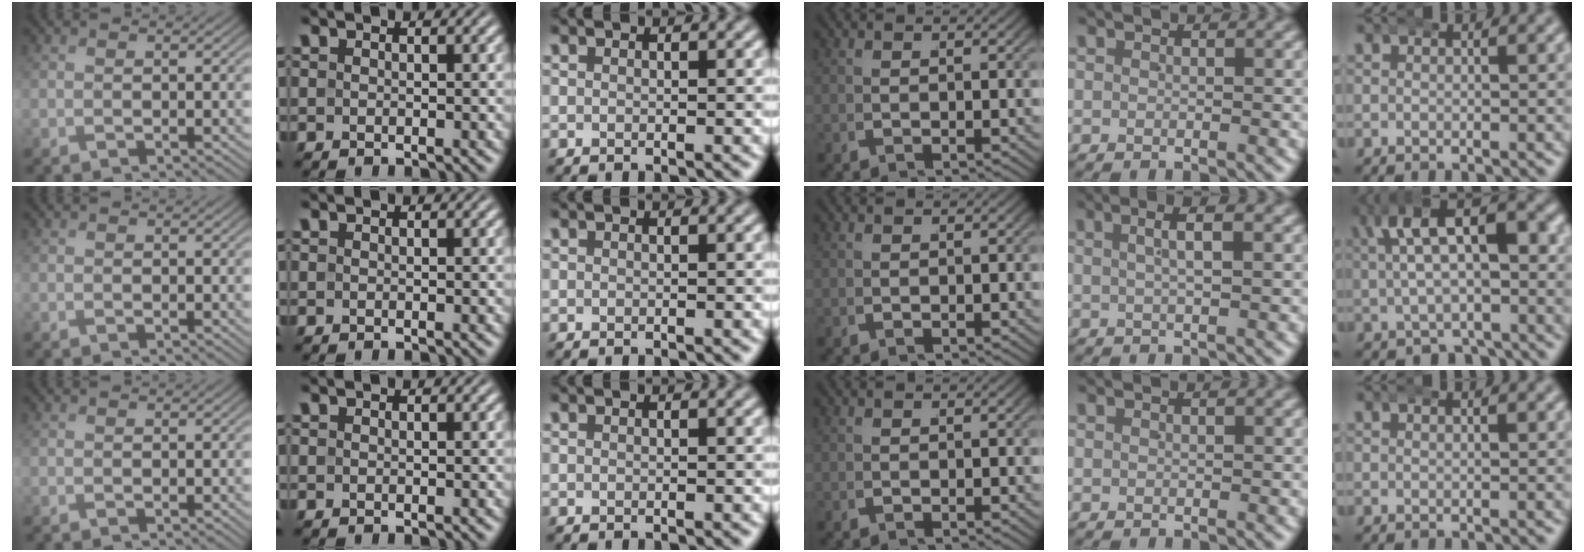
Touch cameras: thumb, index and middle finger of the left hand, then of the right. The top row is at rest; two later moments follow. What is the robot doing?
{"motion": "wrap", "object": "arm wrap"}